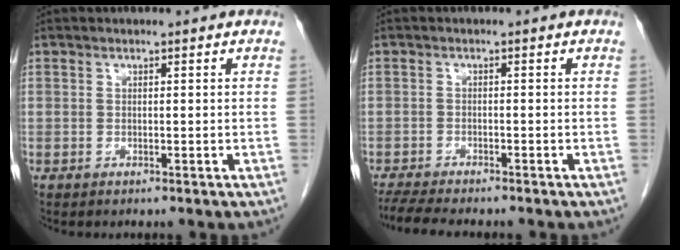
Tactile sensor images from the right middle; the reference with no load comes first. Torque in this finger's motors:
{"motor_torque": [0.25, -0.22, 0.00, 0.02]}